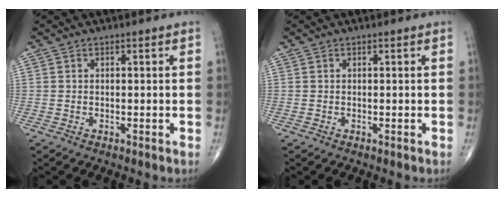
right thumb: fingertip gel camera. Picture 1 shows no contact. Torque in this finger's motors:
{"motor_torque": [0.00, 0.00, 0.00, 0.00, 0.00]}